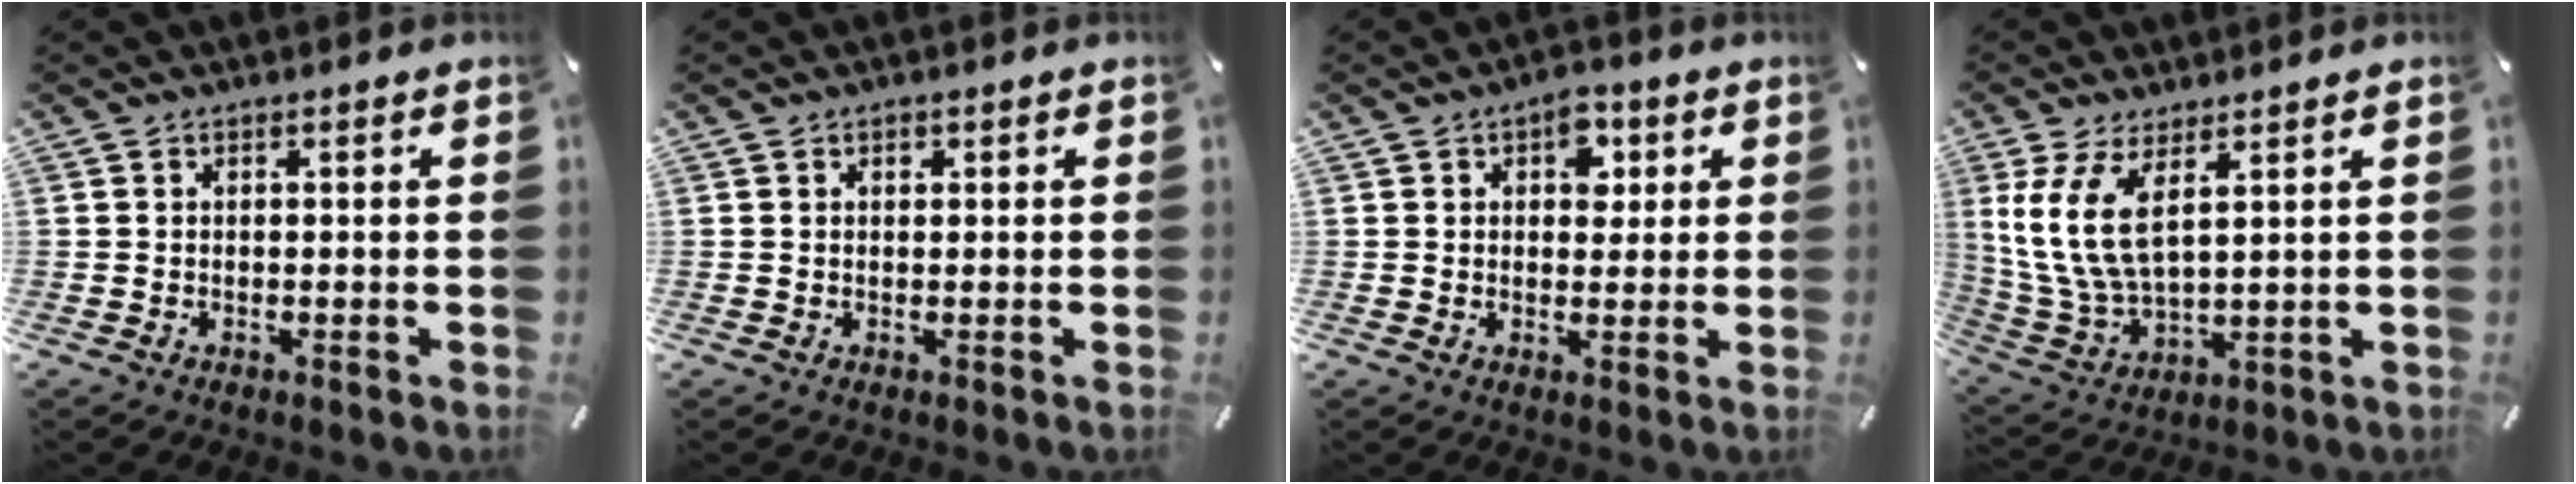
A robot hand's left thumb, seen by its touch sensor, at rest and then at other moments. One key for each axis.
{"total": 0.7, "fx": 0.3, "fy": 0.6, "fz": 0.2, "tx": 0.003, "ty": -0.001, "tz": 0.003}
{"total": 5.8, "fx": 2.1, "fy": 4.0, "fz": 3.7, "tx": -0.029, "ty": -0.006, "tz": 0.027}
{"total": 10.8, "fx": 4.5, "fy": 5.0, "fz": 8.5, "tx": -0.202, "ty": -0.018, "tz": 0.086}